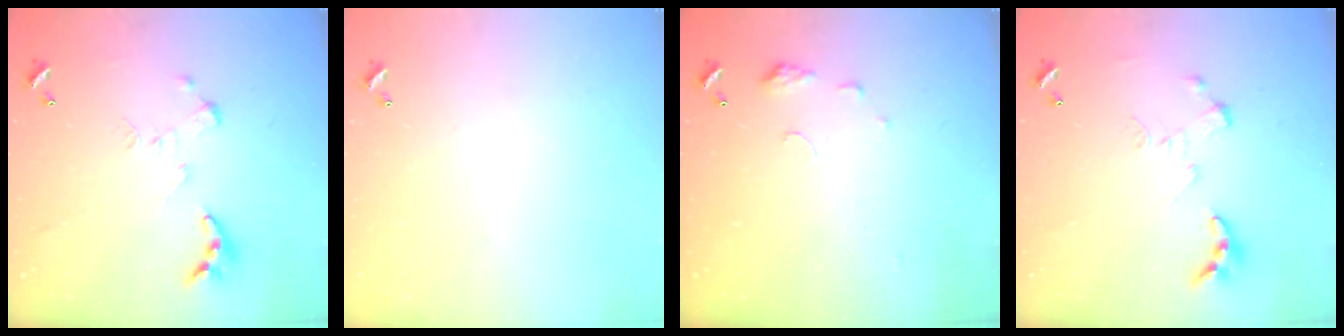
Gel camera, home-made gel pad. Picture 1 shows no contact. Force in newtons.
{"total": 0.0}
{"total": 5.6, "press": 5.6, "slide": 0.7}
{"total": 0.0}